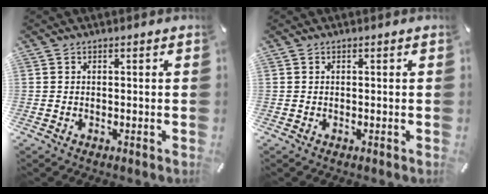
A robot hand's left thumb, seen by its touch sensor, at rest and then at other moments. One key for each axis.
{"total": 0.0}